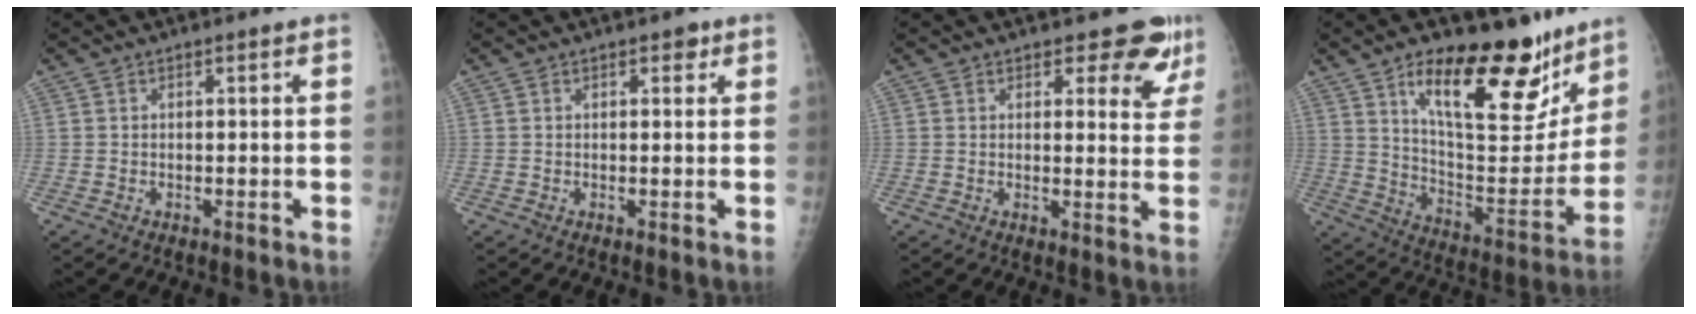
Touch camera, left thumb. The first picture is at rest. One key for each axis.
{"total": 1.6, "fx": 0.9, "fy": 1.0, "fz": 0.9, "tx": 0.002, "ty": -0.002, "tz": 0.008}
{"total": 6.9, "fx": 5.3, "fy": 3.4, "fz": 2.9, "tx": 0.003, "ty": -0.035, "tz": 0.048}
{"total": 25.2, "fx": 15.6, "fy": 10.0, "fz": 17.2, "tx": -0.198, "ty": -0.076, "tz": 0.245}